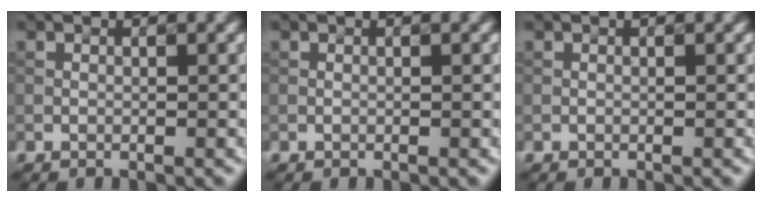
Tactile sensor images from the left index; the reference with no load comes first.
{"total": 0.0}
{"total": 0.0}